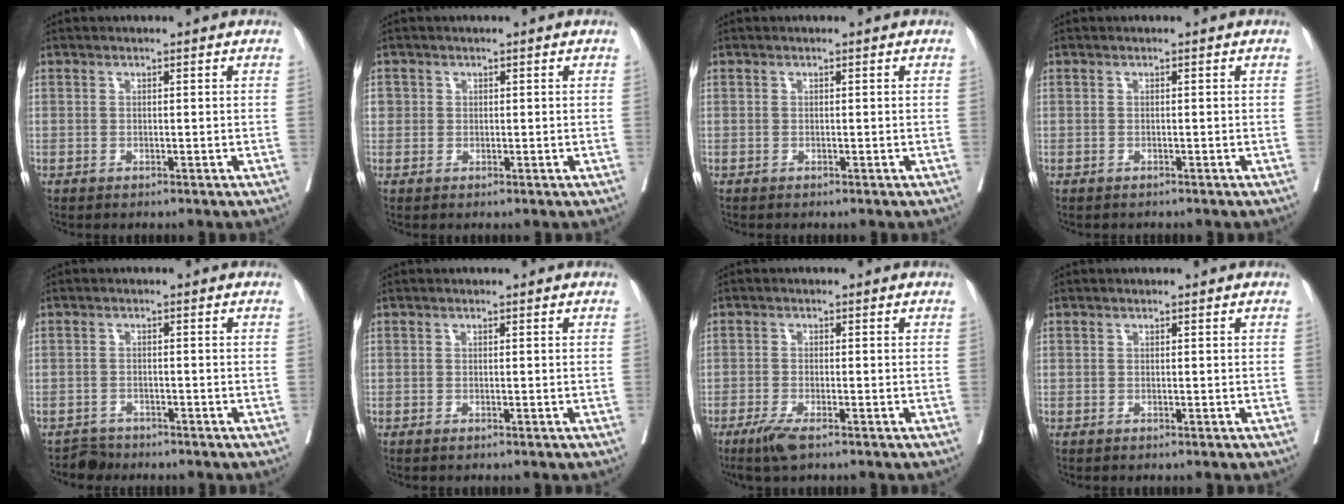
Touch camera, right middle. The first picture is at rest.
{"total": 1.9, "force": [0.4, 1.8, 0.4], "torque": [0.000, 0.006, 0.008]}
{"total": 0.0}
{"total": 0.6, "force": [-0.6, 0.2, 0.1], "torque": [-0.015, -0.002, -0.011]}
{"total": 2.1, "force": [-1.8, 0.6, -0.9], "torque": [0.016, -0.002, -0.034]}
{"total": 0.0}
{"total": 3.6, "force": [-2.4, 0.5, 2.6], "torque": [-0.053, -0.009, -0.046]}
{"total": 0.0}